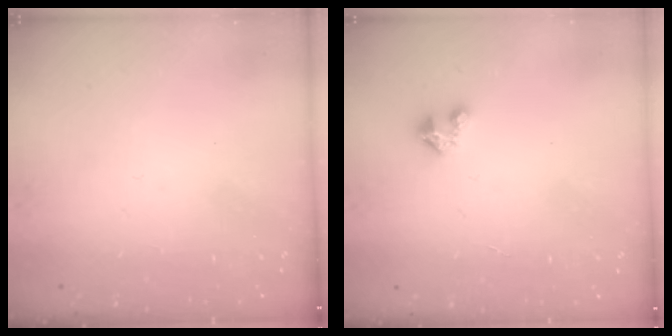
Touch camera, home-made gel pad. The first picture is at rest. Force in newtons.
{"total": 2.3, "press": 2.3, "slide": 0.3}